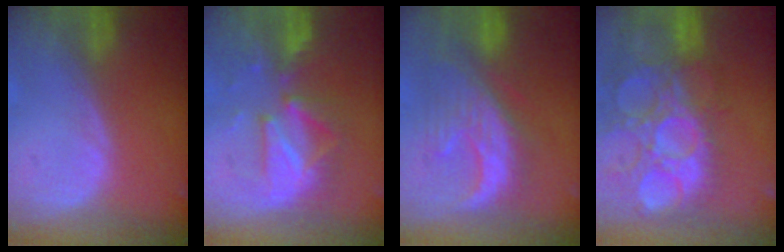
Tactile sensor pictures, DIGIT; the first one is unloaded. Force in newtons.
{"total": 8.1, "press": 8.0, "slide": 0.6}
{"total": 9.5, "press": 9.4, "slide": 1.2}
{"total": 15.1, "press": 12.6, "slide": 8.3}